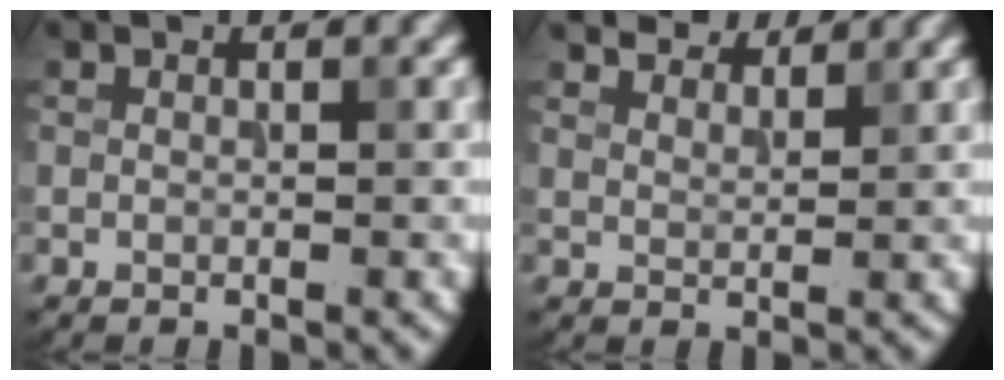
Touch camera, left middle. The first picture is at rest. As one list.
[{"total": 4.0, "force": [3.8, 0.8, 0.9], "torque": [-0.025, 0.002, 0.064]}]